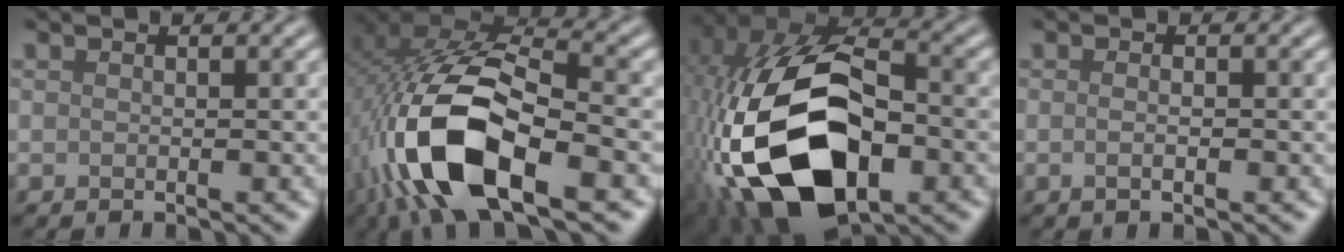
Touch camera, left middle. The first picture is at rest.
{"total": 14.8, "force": [-5.0, 6.7, 12.2], "torque": [-0.265, -0.009, -0.092]}
{"total": 19.0, "force": [-5.3, 11.2, 14.5], "torque": [-0.317, -0.019, -0.091]}
{"total": 1.1, "force": [-0.3, 0.3, 1.0], "torque": [-0.019, -0.004, -0.007]}